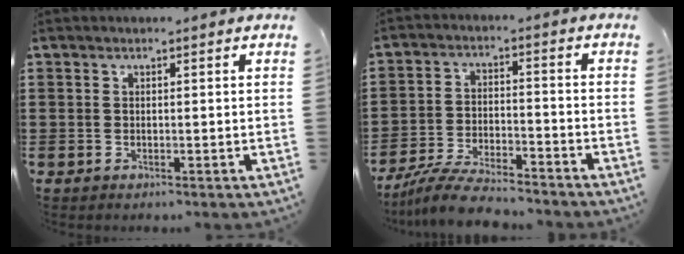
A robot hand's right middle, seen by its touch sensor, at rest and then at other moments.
{"total": 7.0, "force": [-6.5, 0.7, 2.5], "torque": [-0.052, 0.006, -0.126]}